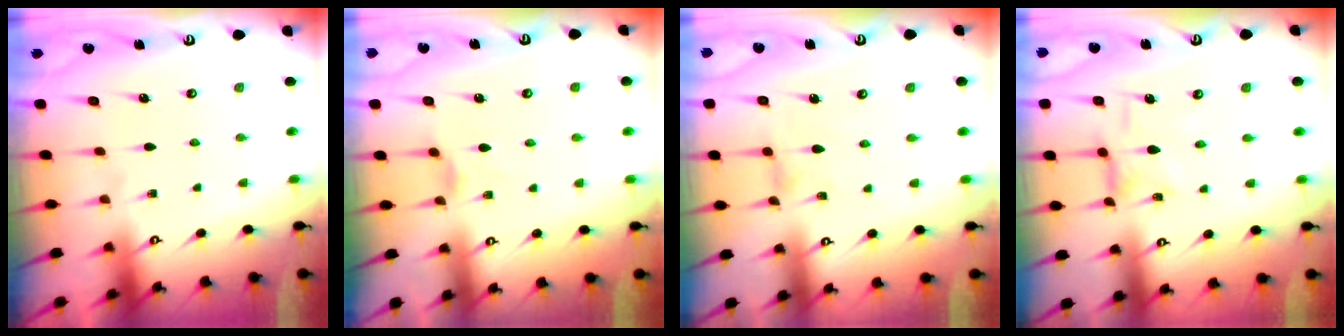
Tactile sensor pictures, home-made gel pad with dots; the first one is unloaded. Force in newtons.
{"total": 1.6, "press": 1.5, "slide": 0.4}
{"total": 1.1, "press": 1.1, "slide": 0.2}
{"total": 1.4, "press": 1.4, "slide": 0.3}